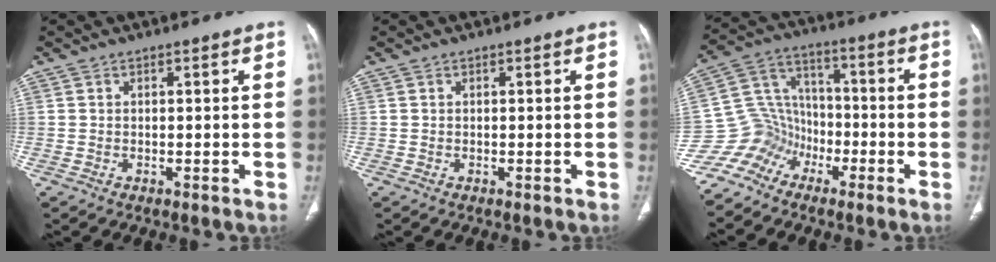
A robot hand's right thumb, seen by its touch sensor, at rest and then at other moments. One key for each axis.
{"total": 0.0}
{"total": 10.5, "fx": -6.9, "fy": 7.7, "fz": 1.7, "tx": -0.006, "ty": 0.075, "tz": -0.143}